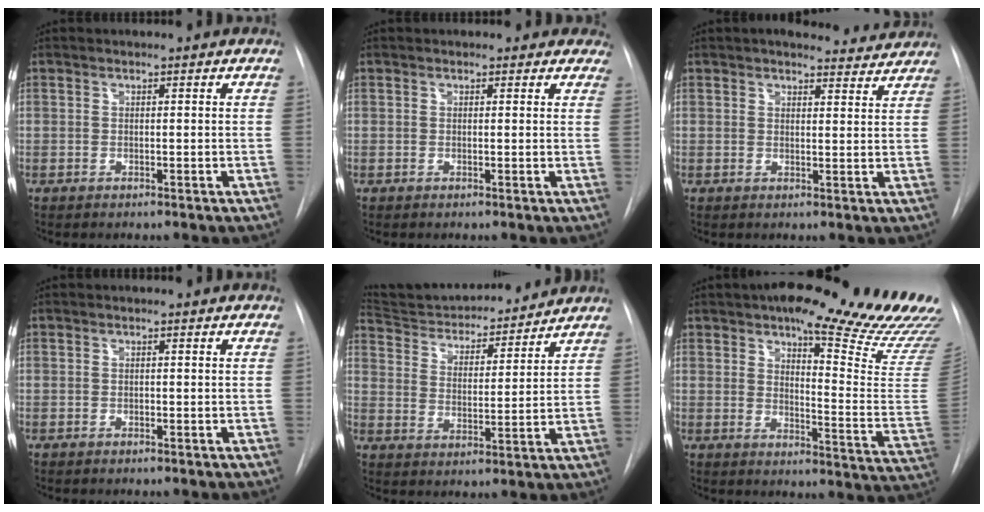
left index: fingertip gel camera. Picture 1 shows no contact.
{"total": 3.8, "force": [3.2, 1.9, 0.2], "torque": [0.020, -0.004, 0.014]}
{"total": 8.0, "force": [7.5, 2.1, 1.7], "torque": [-0.006, -0.004, 0.075]}
{"total": 0.0}
{"total": 16.5, "force": [15.8, 3.2, 3.9], "torque": [-0.059, 0.002, 0.244]}
{"total": 24.0, "force": [19.1, 3.2, 14.2], "torque": [-0.181, -0.058, 0.226]}